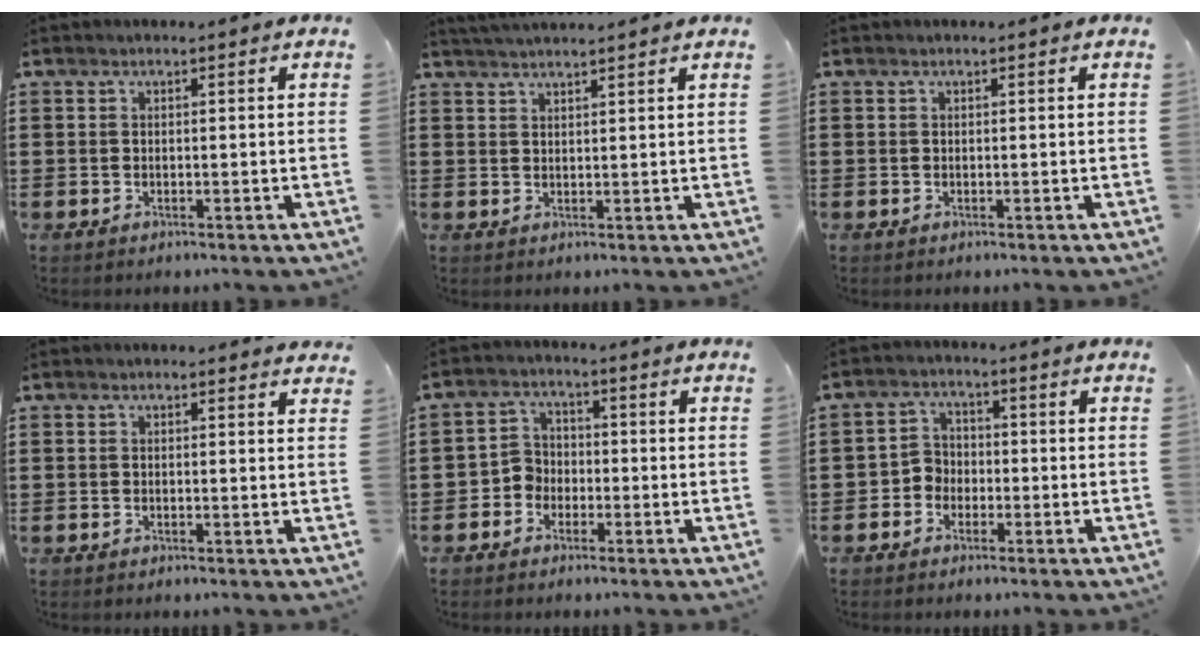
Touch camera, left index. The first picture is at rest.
{"total": 2.2, "force": [2.2, -0.4, 0.2], "torque": [-0.009, -0.002, 0.043]}
{"total": 0.0}
{"total": 0.8, "force": [0.8, 0.2, 0.2], "torque": [-0.006, 0.001, 0.015]}
{"total": 3.6, "force": [-1.9, 2.9, 0.8], "torque": [-0.034, 0.007, -0.045]}
{"total": 3.2, "force": [-1.6, 2.7, 0.7], "torque": [-0.025, 0.008, -0.037]}